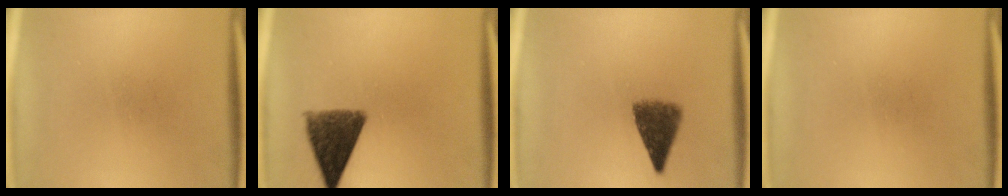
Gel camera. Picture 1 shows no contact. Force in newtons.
{"total": 10.1}
{"total": 6.4}
{"total": 0.0}